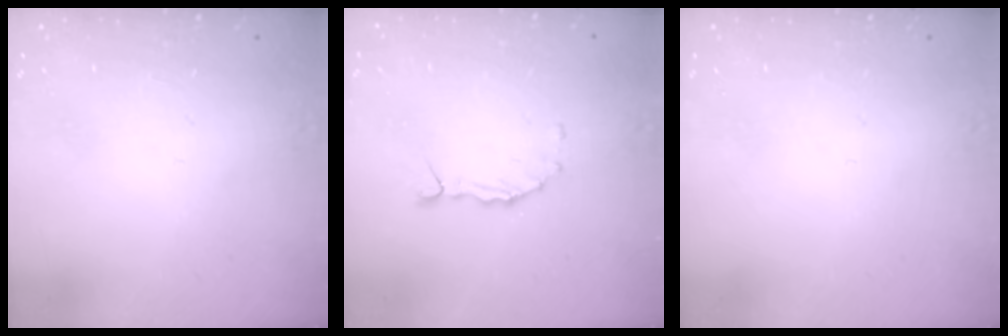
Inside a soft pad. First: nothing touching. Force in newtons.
{"total": 1.6, "press": 1.5, "slide": 0.2}
{"total": 0.0}